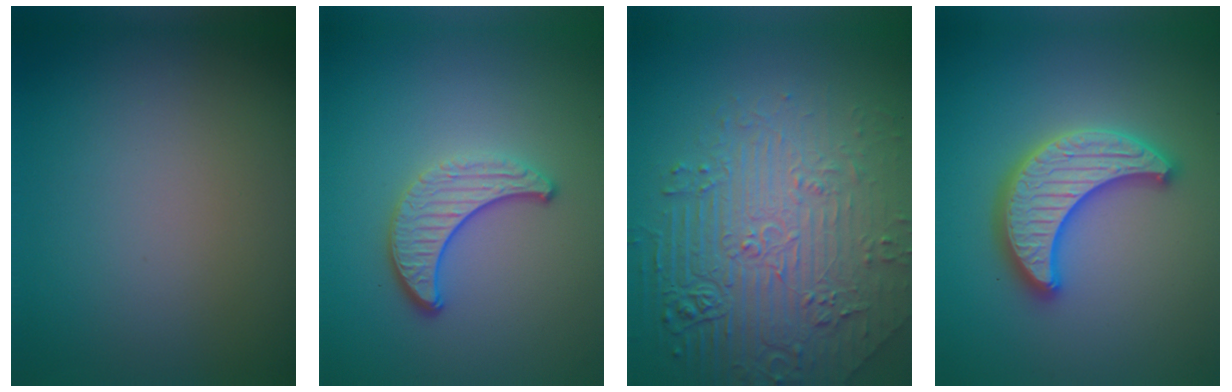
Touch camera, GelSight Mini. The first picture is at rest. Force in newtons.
{"total": 3.3, "press": 2.8, "slide": 1.7}
{"total": 8.8, "press": 6.1, "slide": 6.3}
{"total": 5.1, "press": 5.0, "slide": 1.0}